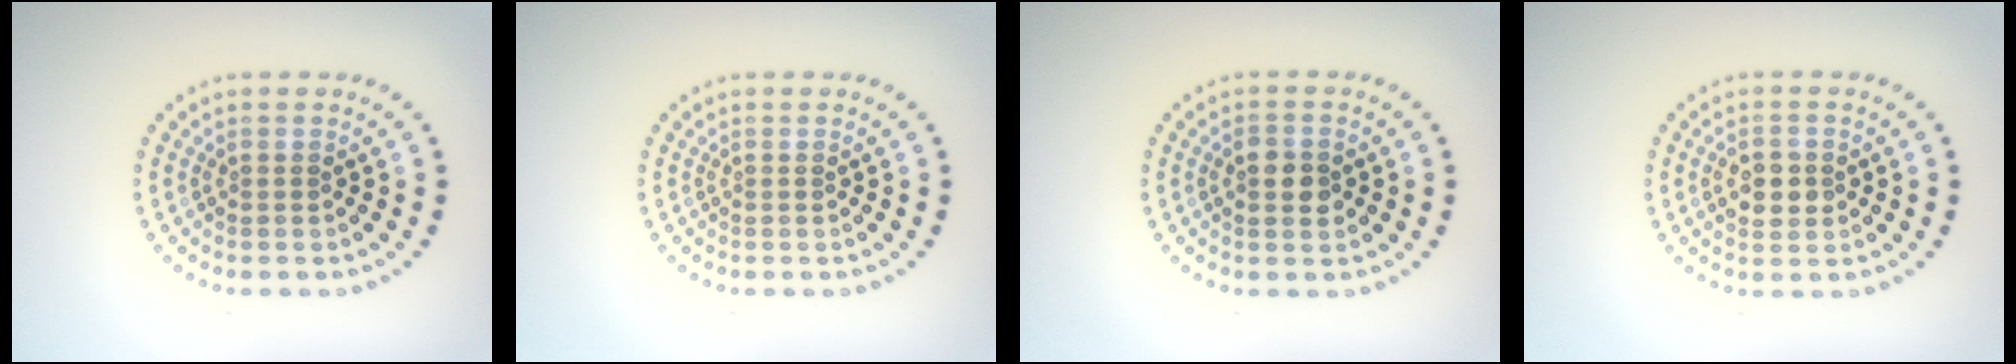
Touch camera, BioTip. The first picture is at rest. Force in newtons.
{"total": 0.0}
{"total": 2.6, "press": 2.6, "slide": 0.1}
{"total": 3.1, "press": 3.0, "slide": 0.2}